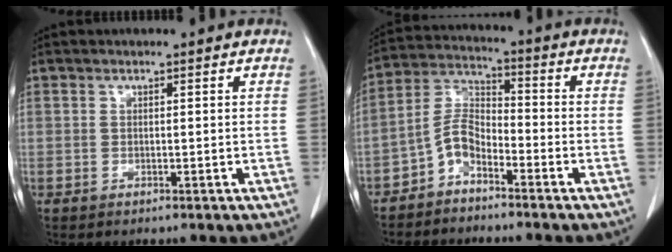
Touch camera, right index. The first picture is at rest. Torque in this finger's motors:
{"motor_torque": [0.32, -0.28, 0.01, 0.00]}